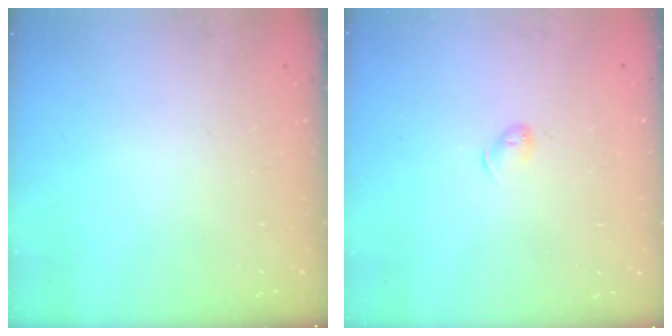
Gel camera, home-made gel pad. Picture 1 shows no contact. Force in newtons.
{"total": 5.1, "press": 5.0, "slide": 0.8}